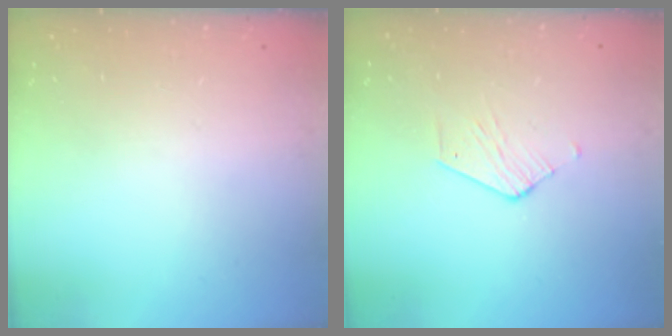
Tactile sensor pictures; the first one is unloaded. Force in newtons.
{"total": 2.5, "press": 2.5, "slide": 0.2}